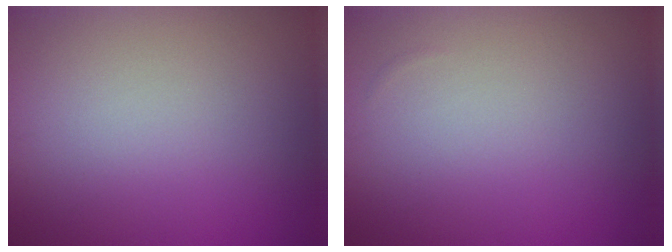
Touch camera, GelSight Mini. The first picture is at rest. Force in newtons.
{"total": 0.0}